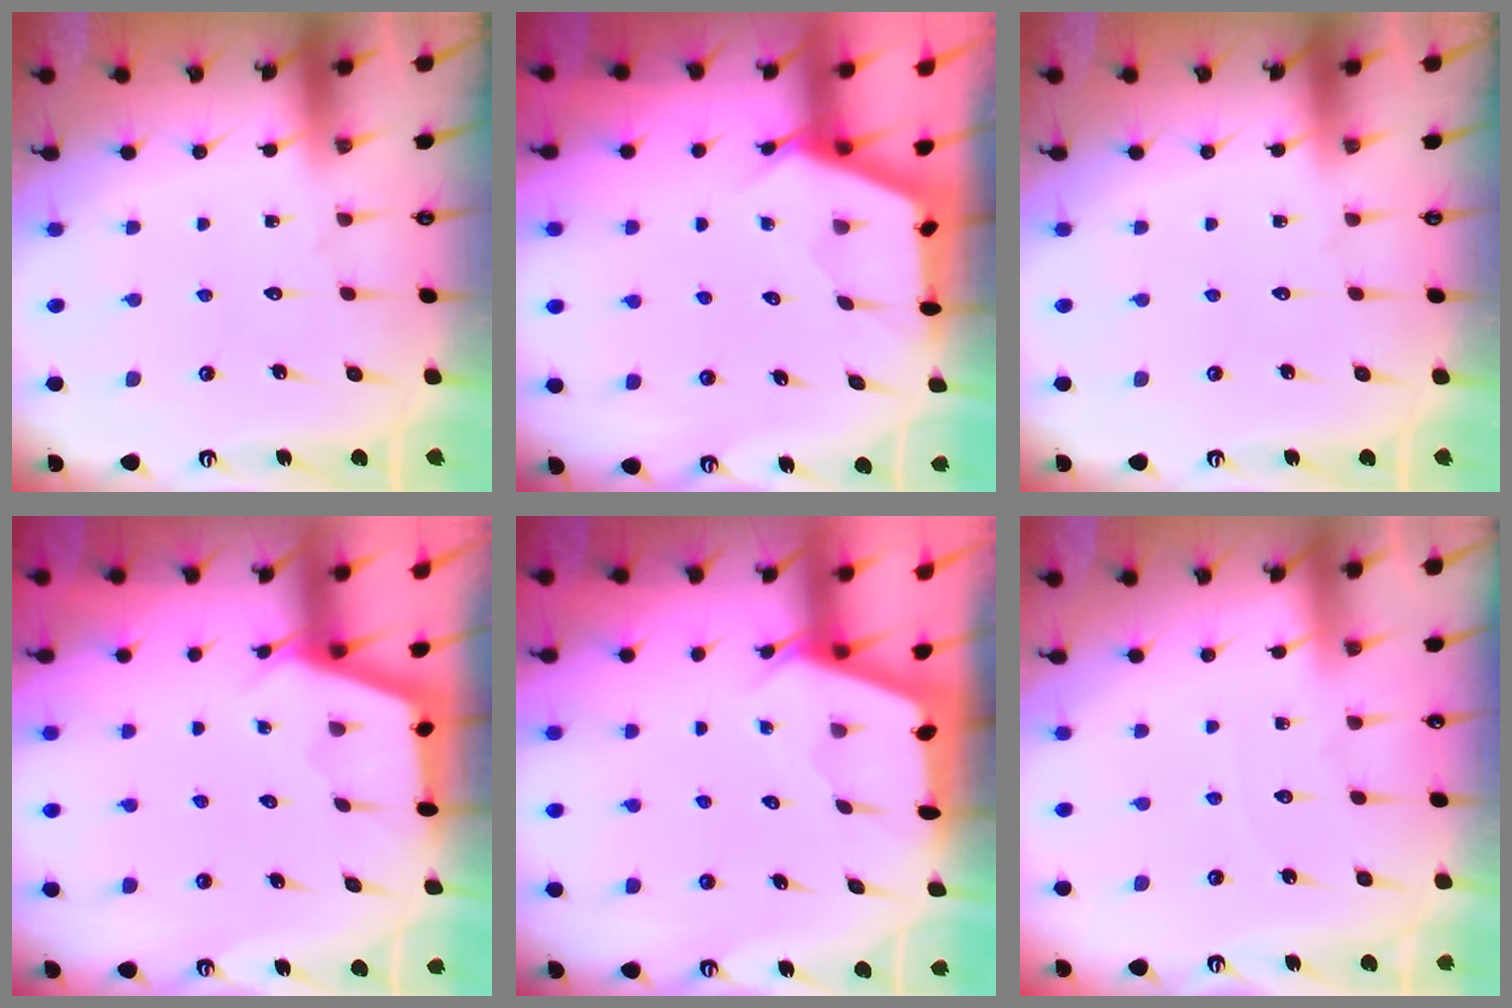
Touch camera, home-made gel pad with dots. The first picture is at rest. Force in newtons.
{"total": 2.7, "press": 2.7, "slide": 0.4}
{"total": 0.0}
{"total": 2.8, "press": 2.8, "slide": 0.3}
{"total": 2.4, "press": 2.4, "slide": 0.3}
{"total": 2.4, "press": 2.4, "slide": 0.4}